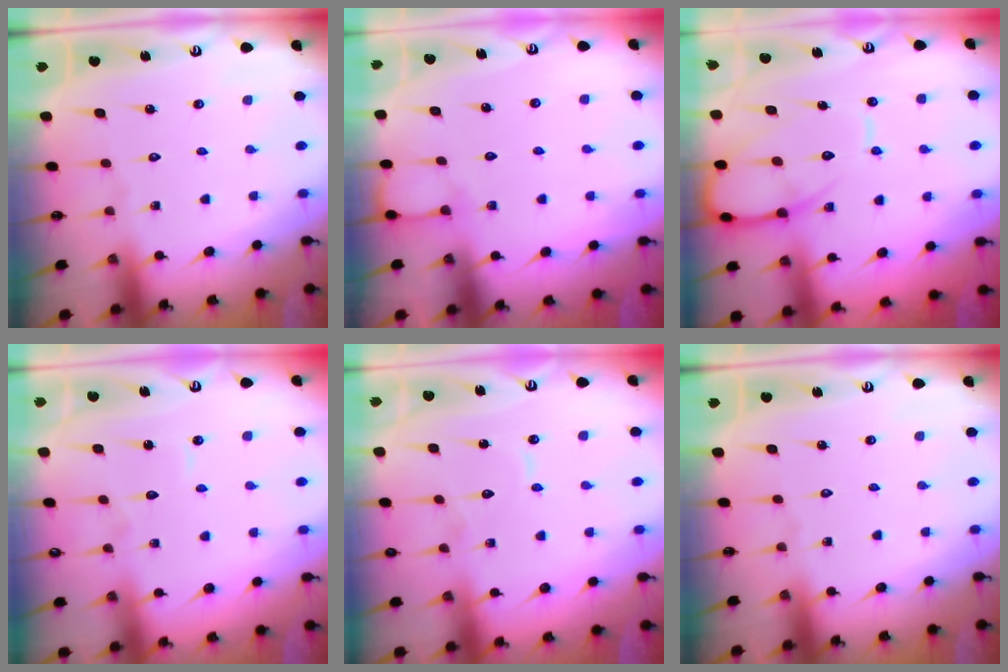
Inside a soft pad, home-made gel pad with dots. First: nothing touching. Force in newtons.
{"total": 3.8, "press": 3.8, "slide": 0.4}
{"total": 11.7, "press": 11.6, "slide": 1.4}
{"total": 2.9, "press": 2.9, "slide": 0.2}
{"total": 5.4, "press": 5.4, "slide": 0.4}
{"total": 0.0}